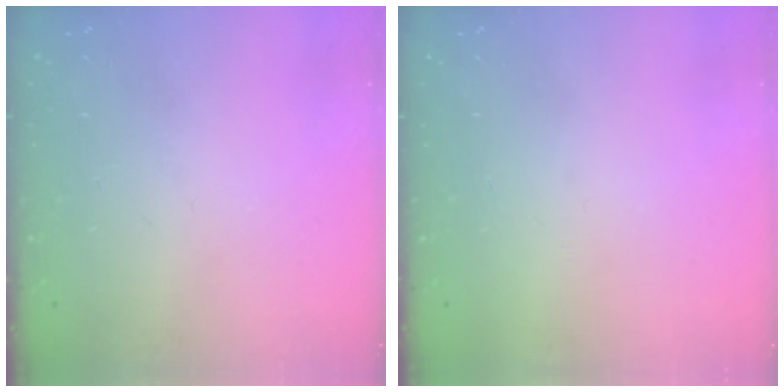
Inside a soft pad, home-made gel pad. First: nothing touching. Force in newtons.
{"total": 1.5, "press": 1.5, "slide": 0.1}